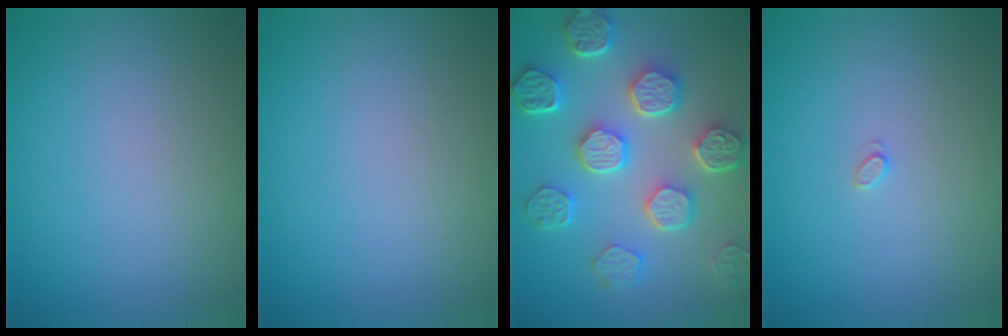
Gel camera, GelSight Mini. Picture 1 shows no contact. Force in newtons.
{"total": 0.0}
{"total": 7.6, "press": 5.8, "slide": 4.9}
{"total": 0.6, "press": 0.6, "slide": 0.1}